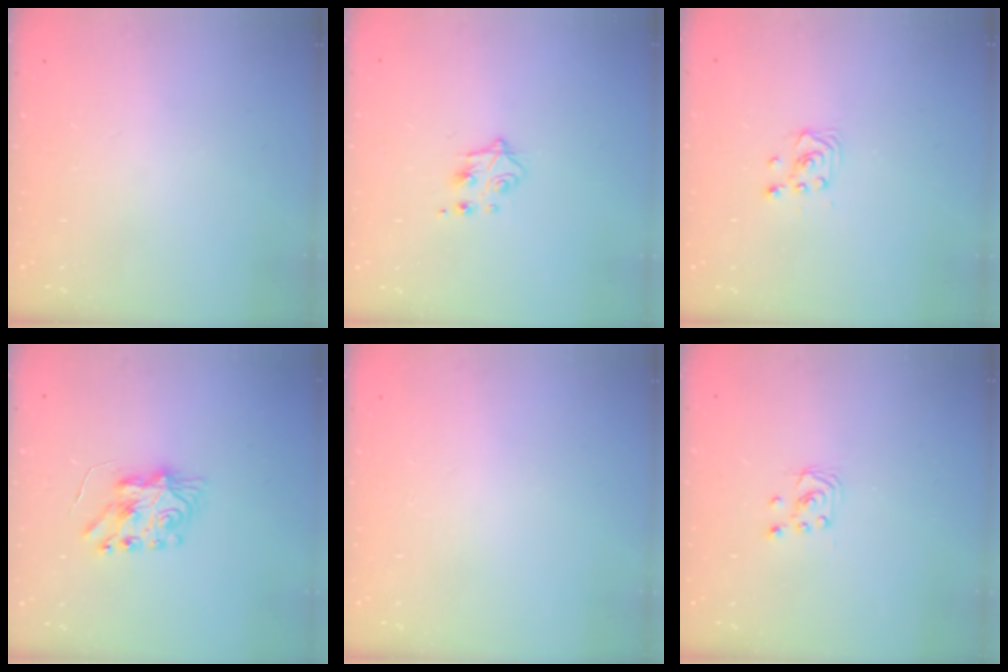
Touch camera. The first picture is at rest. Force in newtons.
{"total": 4.5, "press": 4.4, "slide": 0.9}
{"total": 2.9, "press": 2.9, "slide": 0.4}
{"total": 7.4, "press": 7.4, "slide": 0.2}
{"total": 0.0}
{"total": 2.3, "press": 2.2, "slide": 0.3}